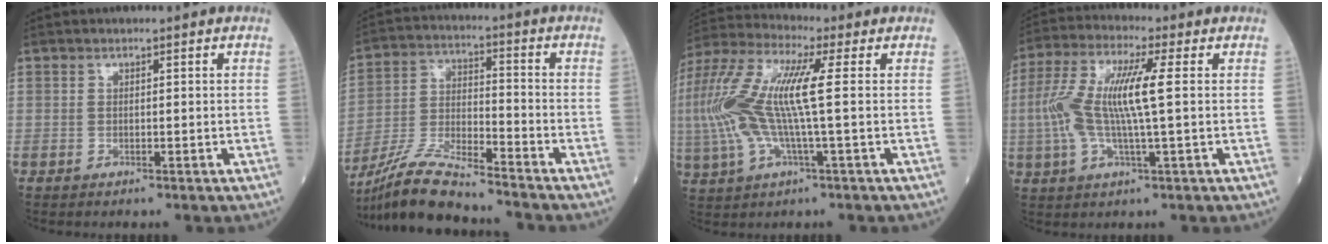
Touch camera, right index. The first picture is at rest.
{"total": 12.1, "force": [-11.1, 0.2, 5.0], "torque": [-0.100, -0.013, -0.210]}
{"total": 14.8, "force": [0.7, 2.1, 14.6], "torque": [-0.332, 0.021, 0.005]}
{"total": 10.8, "force": [0.5, 1.1, 10.8], "torque": [-0.234, 0.019, 0.002]}